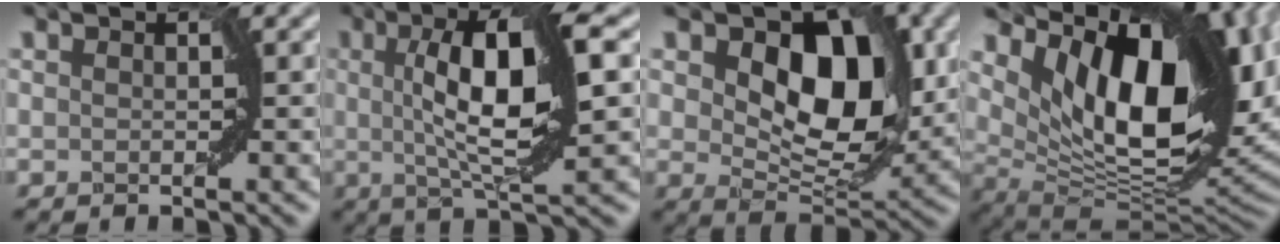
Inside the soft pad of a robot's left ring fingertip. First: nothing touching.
{"total": 9.2, "force": [1.4, 2.3, 8.8], "torque": [-0.144, 0.005, 0.025]}
{"total": 9.2, "force": [2.5, 5.6, 6.9], "torque": [-0.109, -0.008, 0.041]}
{"total": 17.7, "force": [6.3, 9.2, 13.7], "torque": [-0.214, 0.008, 0.113]}